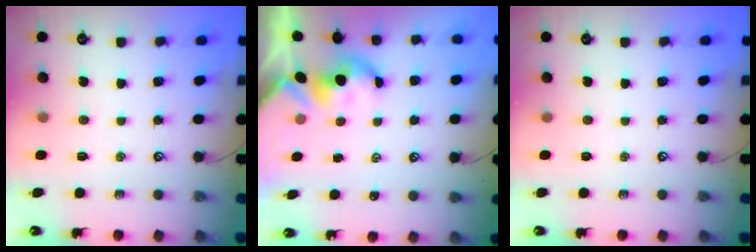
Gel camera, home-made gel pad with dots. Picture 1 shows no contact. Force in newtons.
{"total": 1.7, "press": 1.7, "slide": 0.2}
{"total": 0.0}